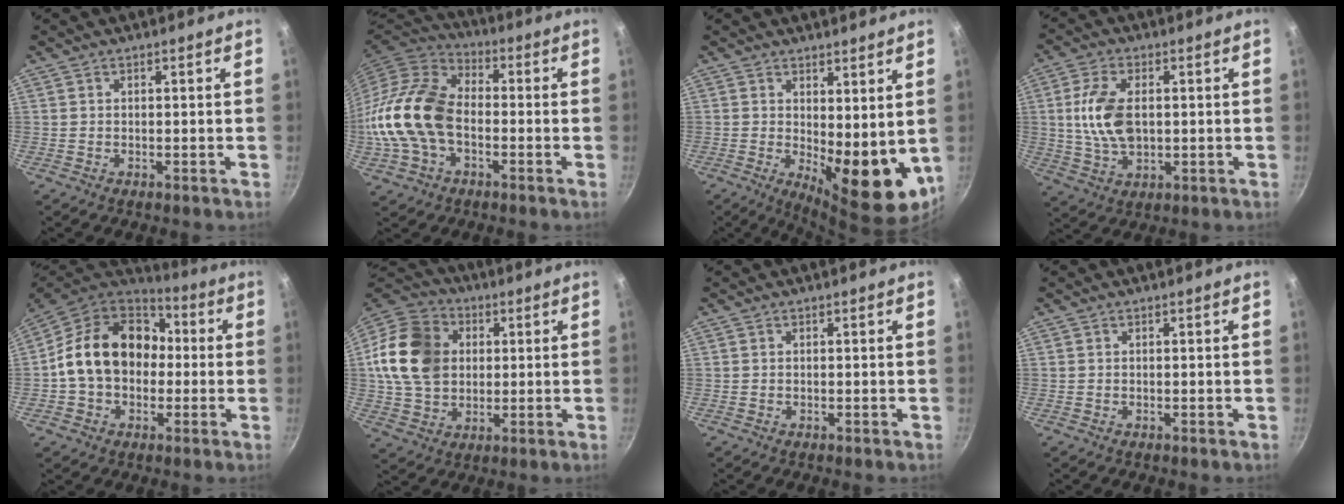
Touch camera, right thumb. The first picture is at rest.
{"total": 17.1, "force": [-2.8, 11.6, 12.3], "torque": [-0.222, 0.033, -0.065]}
{"total": 11.7, "force": [1.5, 5.0, 10.5], "torque": [-0.117, -0.031, 0.034]}
{"total": 10.5, "force": [0.9, 6.0, 8.5], "torque": [-0.160, 0.001, 0.018]}
{"total": 19.5, "force": [0.5, 15.1, 12.4], "torque": [-0.187, 0.047, -0.001]}
{"total": 17.8, "force": [2.8, 14.0, 10.6], "torque": [-0.181, 0.016, 0.043]}
{"total": 0.0}
{"total": 0.0}